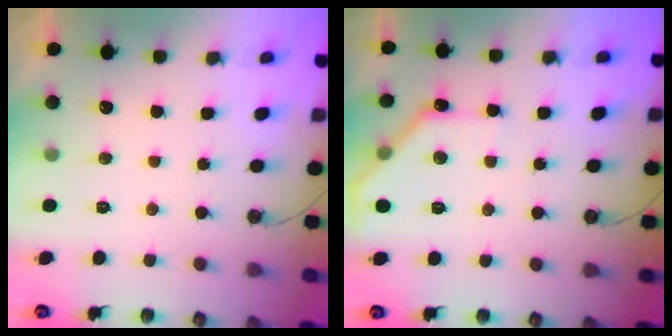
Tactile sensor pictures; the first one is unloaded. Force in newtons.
{"total": 9.5, "press": 9.5, "slide": 0.3}